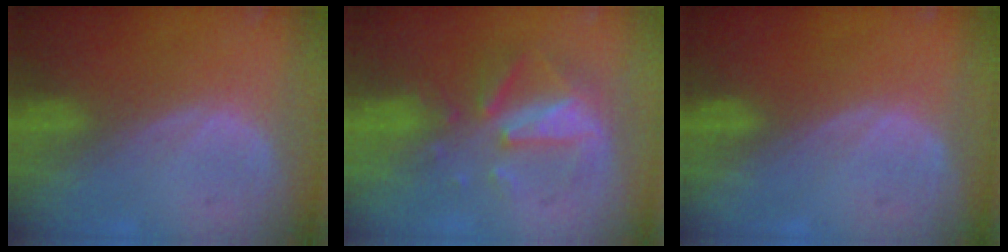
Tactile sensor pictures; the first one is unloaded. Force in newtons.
{"total": 8.1, "press": 7.5, "slide": 3.3}
{"total": 0.0}